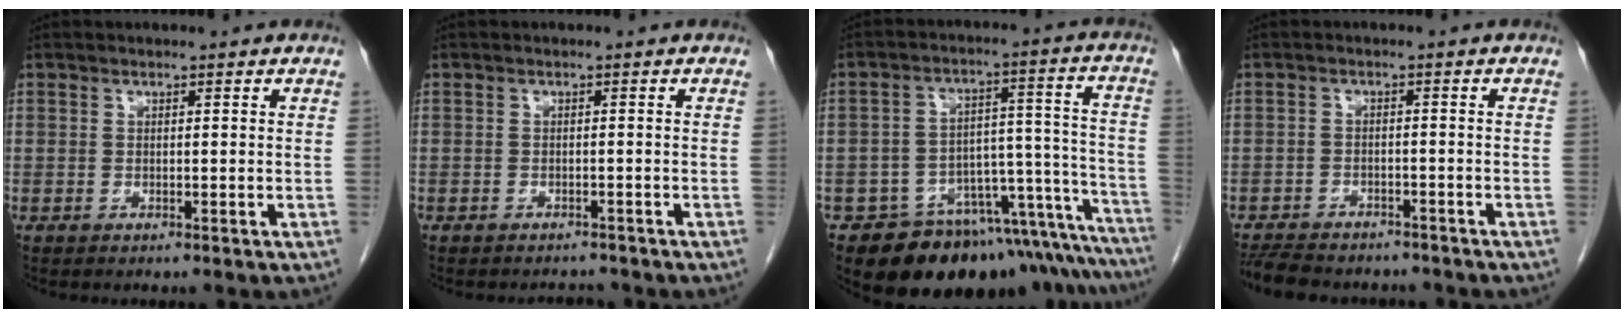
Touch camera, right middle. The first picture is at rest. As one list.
[{"total": 2.2, "force": [-2.0, 0.8, -0.2], "torque": [0.000, -0.003, -0.029]}, {"total": 22.0, "force": [-19.6, 5.5, 8.4], "torque": [-0.034, 0.047, -0.260]}, {"total": 10.9, "force": [-9.5, 3.6, 4.0], "torque": [-0.083, -0.007, -0.132]}]